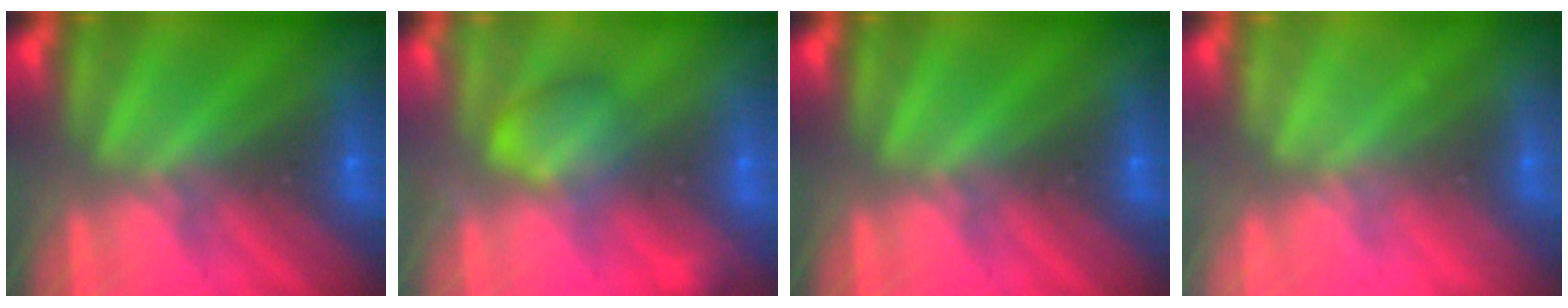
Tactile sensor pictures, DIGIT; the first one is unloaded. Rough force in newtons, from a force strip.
{"total": 2.4}
{"total": 0.0}
{"total": 2.2}